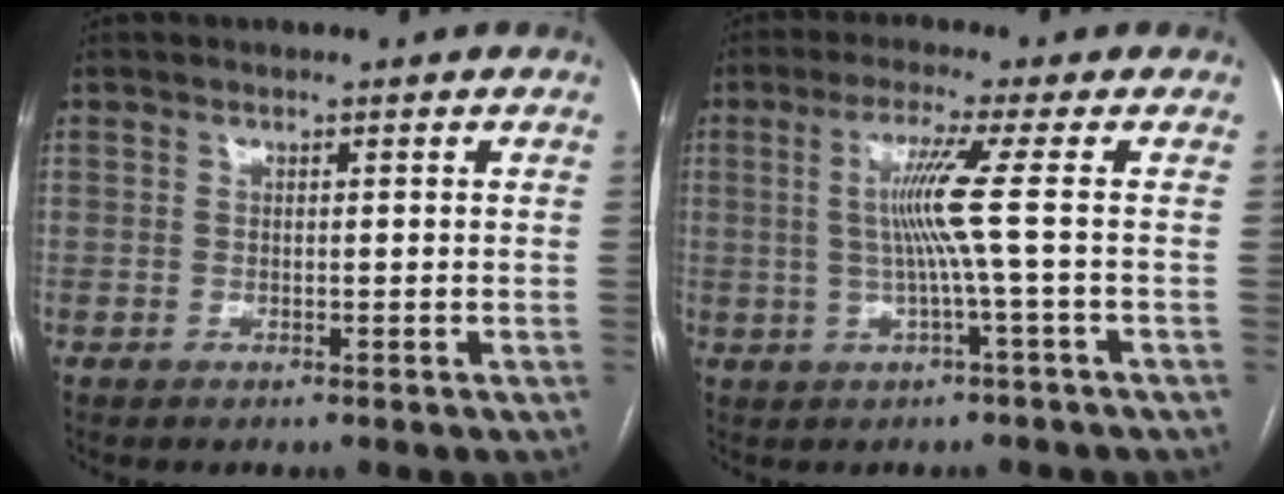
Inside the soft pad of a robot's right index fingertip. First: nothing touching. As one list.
[{"total": 6.3, "force": [0.2, -2.0, 5.9], "torque": [-0.121, 0.004, 0.009]}]